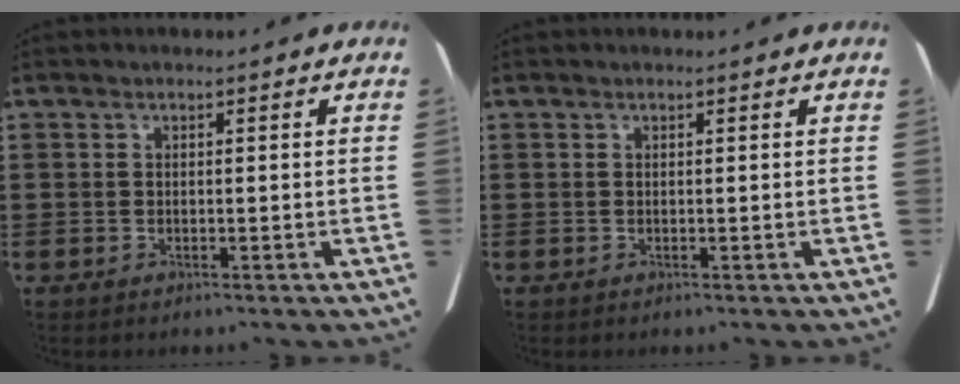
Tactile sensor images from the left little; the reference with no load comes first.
{"total": 0.0}